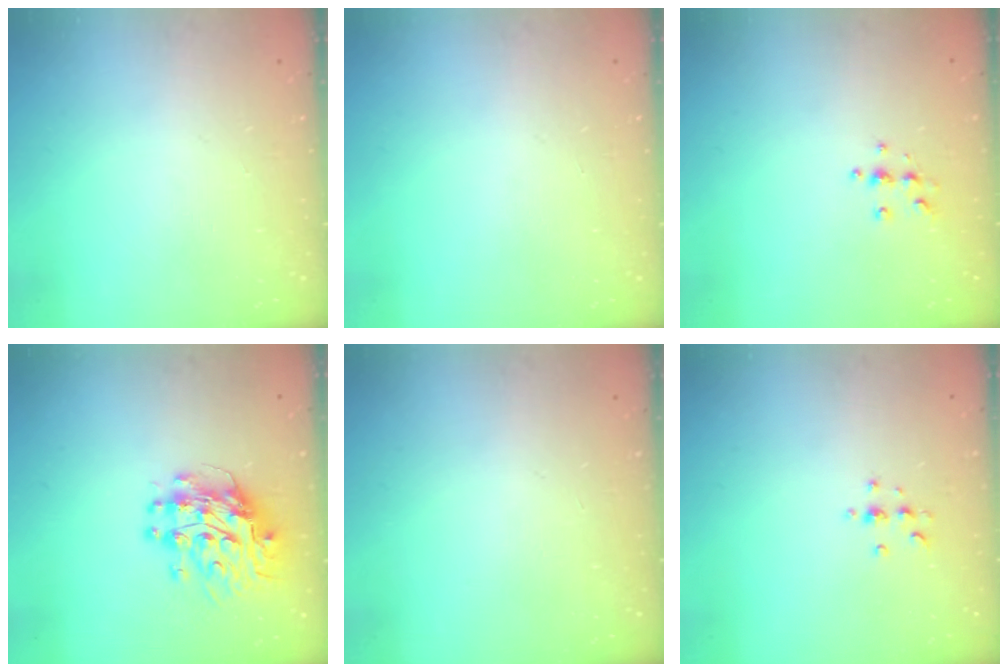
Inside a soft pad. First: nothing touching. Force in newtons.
{"total": 0.0}
{"total": 5.1, "press": 5.1, "slide": 0.3}
{"total": 10.7, "press": 10.7, "slide": 0.9}
{"total": 0.0}
{"total": 3.4, "press": 3.4, "slide": 0.4}